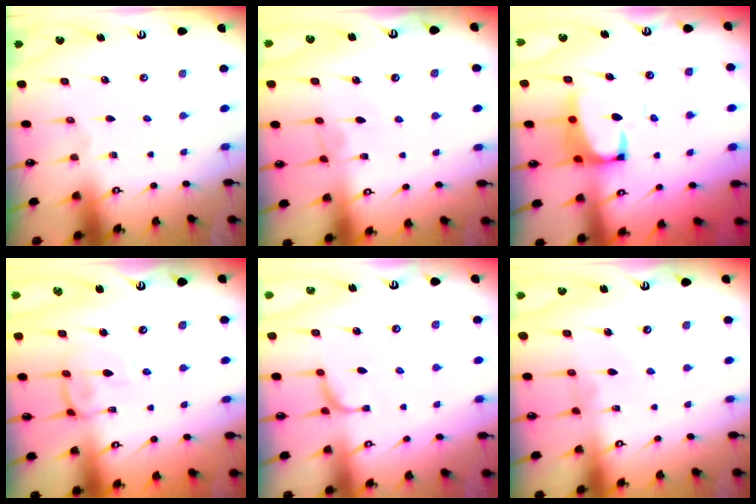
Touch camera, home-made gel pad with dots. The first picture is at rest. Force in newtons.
{"total": 2.9, "press": 2.9, "slide": 0.3}
{"total": 6.1, "press": 6.0, "slide": 1.2}
{"total": 2.7, "press": 2.6, "slide": 0.9}
{"total": 2.4, "press": 2.4, "slide": 0.4}
{"total": 0.0}